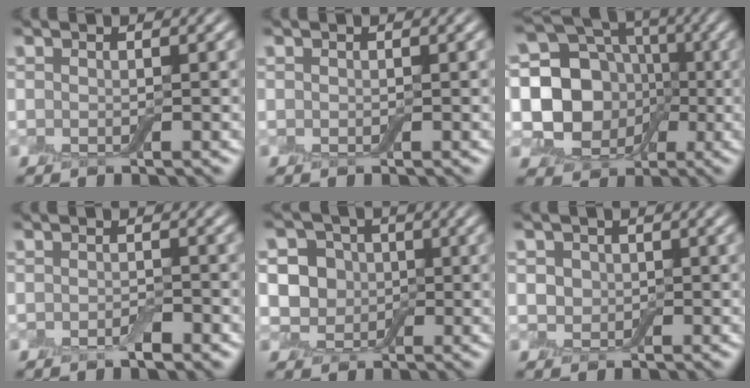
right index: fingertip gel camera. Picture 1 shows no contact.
{"total": 0.0}
{"total": 13.3, "force": [-0.2, 11.8, 6.1], "torque": [-0.126, 0.021, -0.031]}
{"total": 1.5, "force": [-0.8, 0.6, 1.1], "torque": [-0.018, -0.003, -0.014]}
{"total": 5.1, "force": [0.4, 4.6, 2.2], "torque": [-0.026, 0.012, -0.016]}
{"total": 2.4, "force": [0.6, 2.1, 1.0], "torque": [-0.015, 0.006, 0.002]}